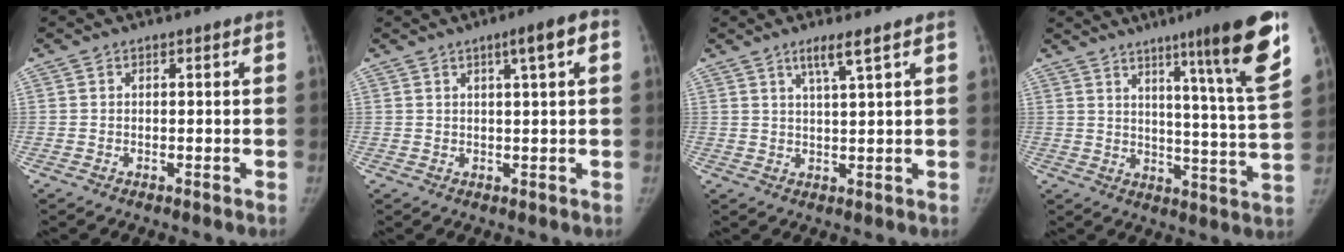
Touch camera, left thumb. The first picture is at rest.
{"total": 4.8, "force": [1.9, 0.3, 4.4], "torque": [-0.061, 0.005, 0.029]}
{"total": 4.3, "force": [2.6, -0.2, 3.4], "torque": [-0.068, -0.017, 0.053]}
{"total": 17.8, "force": [10.0, 0.1, 14.7], "torque": [-0.194, -0.052, 0.136]}